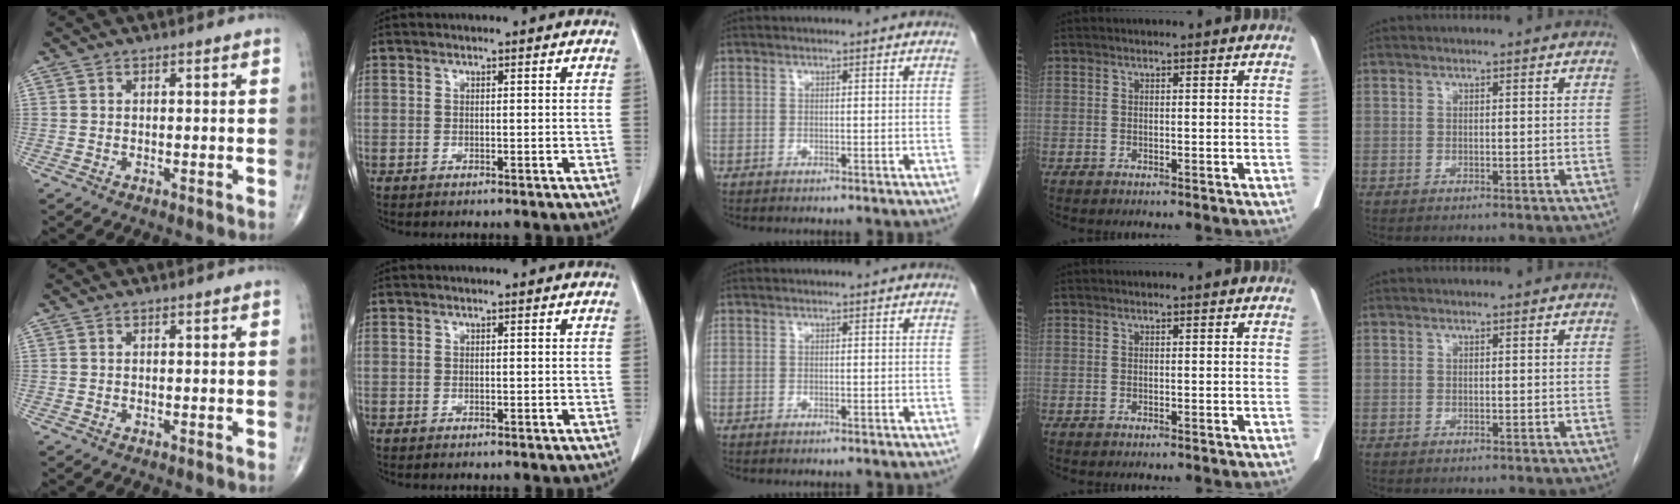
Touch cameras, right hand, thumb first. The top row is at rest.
{}